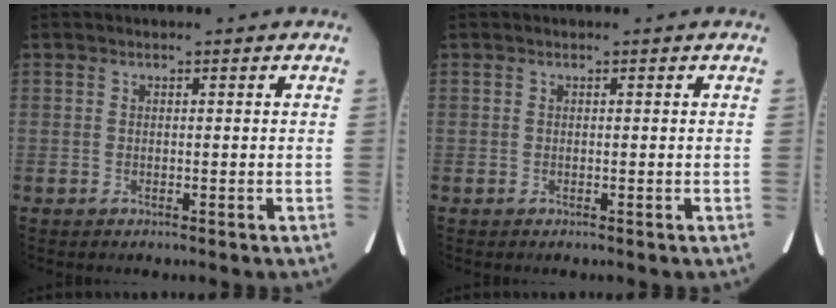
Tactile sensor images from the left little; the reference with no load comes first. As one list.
[{"total": 0.0}]